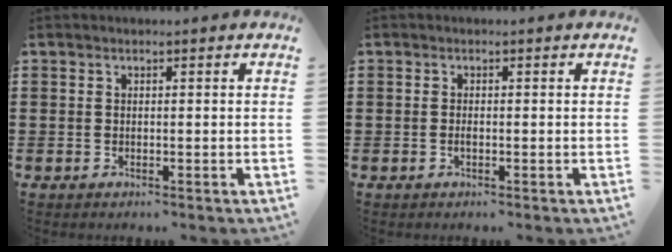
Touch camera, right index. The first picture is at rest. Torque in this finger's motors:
{"motor_torque": [1.49, 0.64, 0.03, -0.04]}